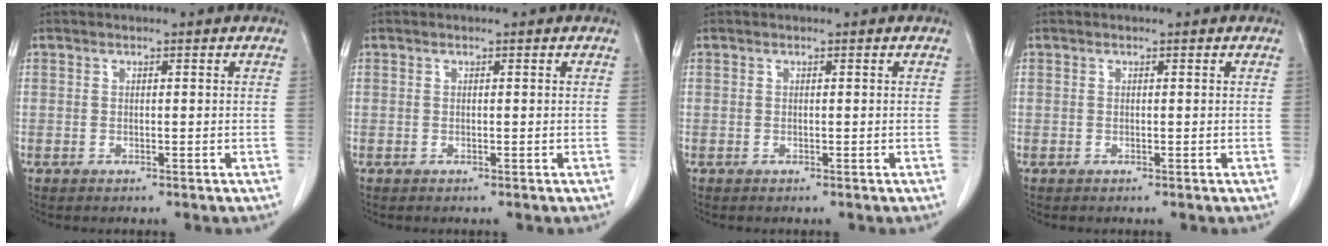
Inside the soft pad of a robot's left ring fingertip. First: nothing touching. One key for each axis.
{"total": 0.0}
{"total": 0.0}
{"total": 0.0}